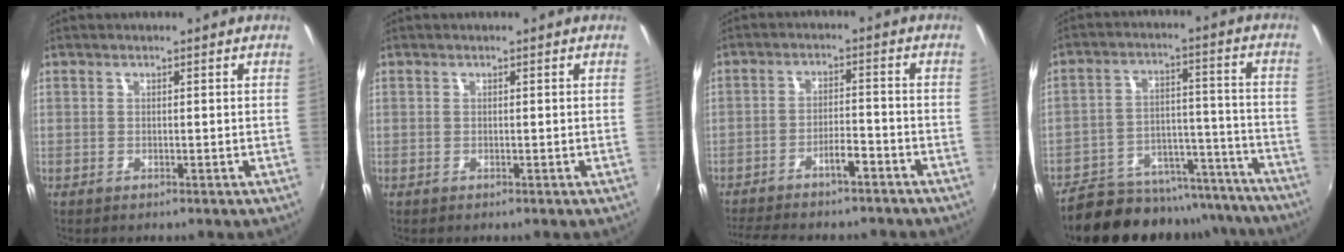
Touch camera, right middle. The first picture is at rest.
{"total": 0.0}
{"total": 8.2, "force": [-7.0, 1.5, 4.1], "torque": [-0.084, 0.006, -0.108]}
{"total": 22.4, "force": [-19.7, 7.5, 7.6], "torque": [-0.140, 0.026, -0.250]}